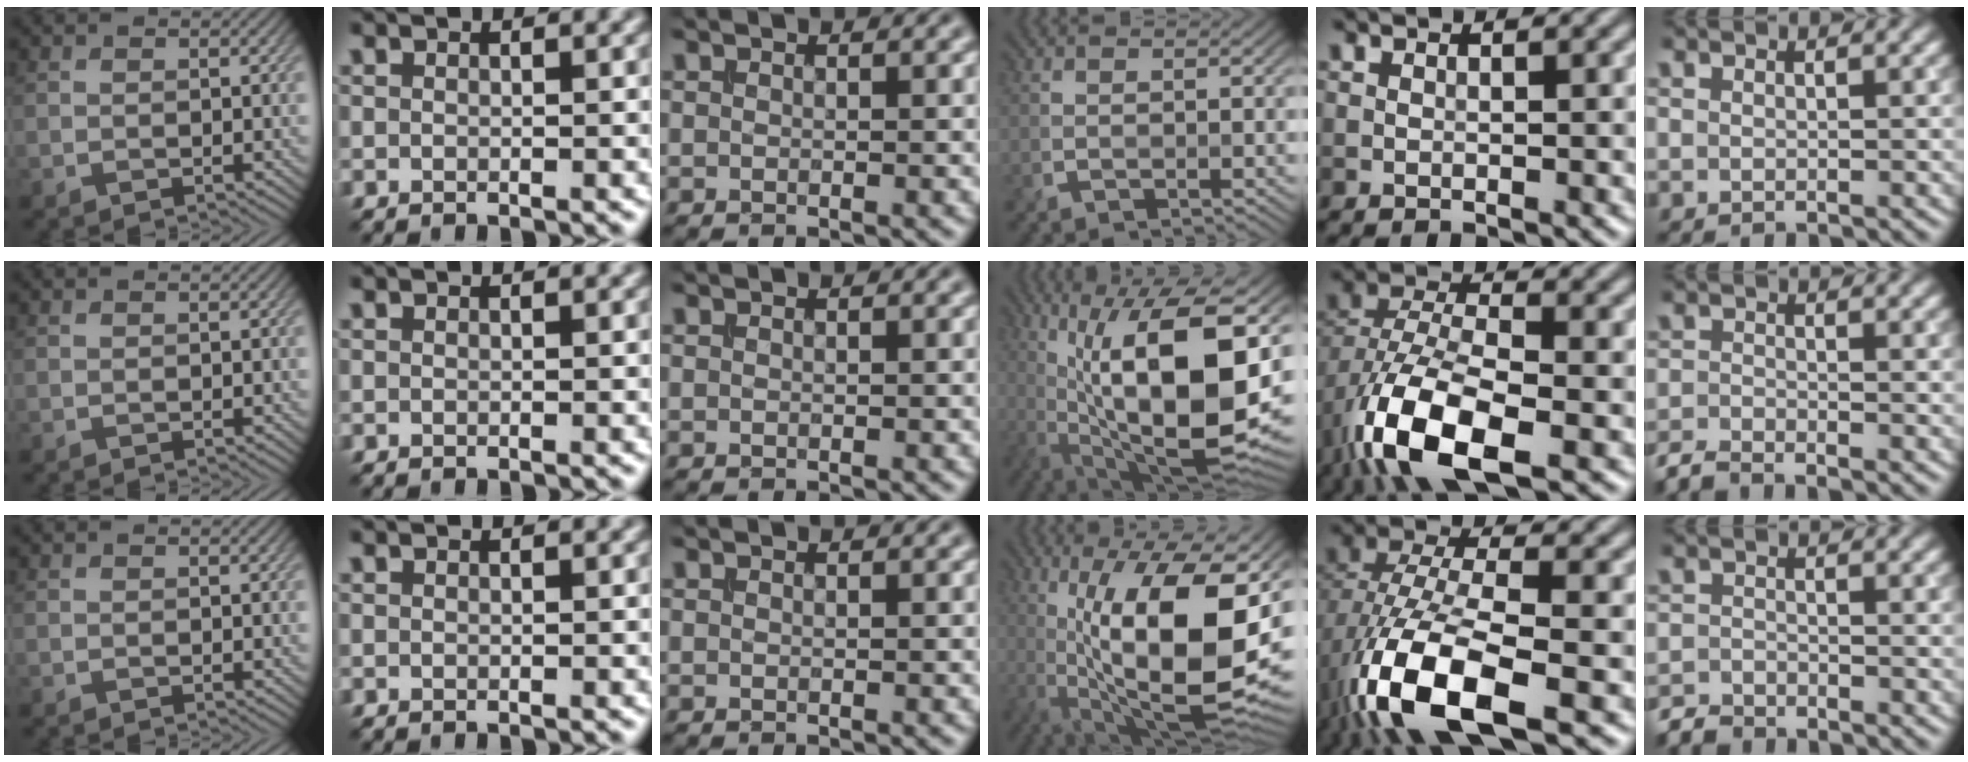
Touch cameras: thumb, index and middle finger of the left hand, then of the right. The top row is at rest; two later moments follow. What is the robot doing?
{"motion": "insert", "object": "bucket"}